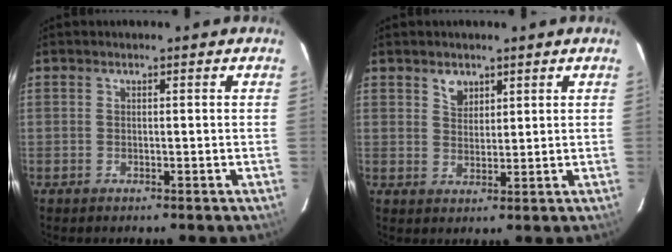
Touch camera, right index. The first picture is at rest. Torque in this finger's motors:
{"motor_torque": [0.00, 0.02, 0.03, 0.02]}